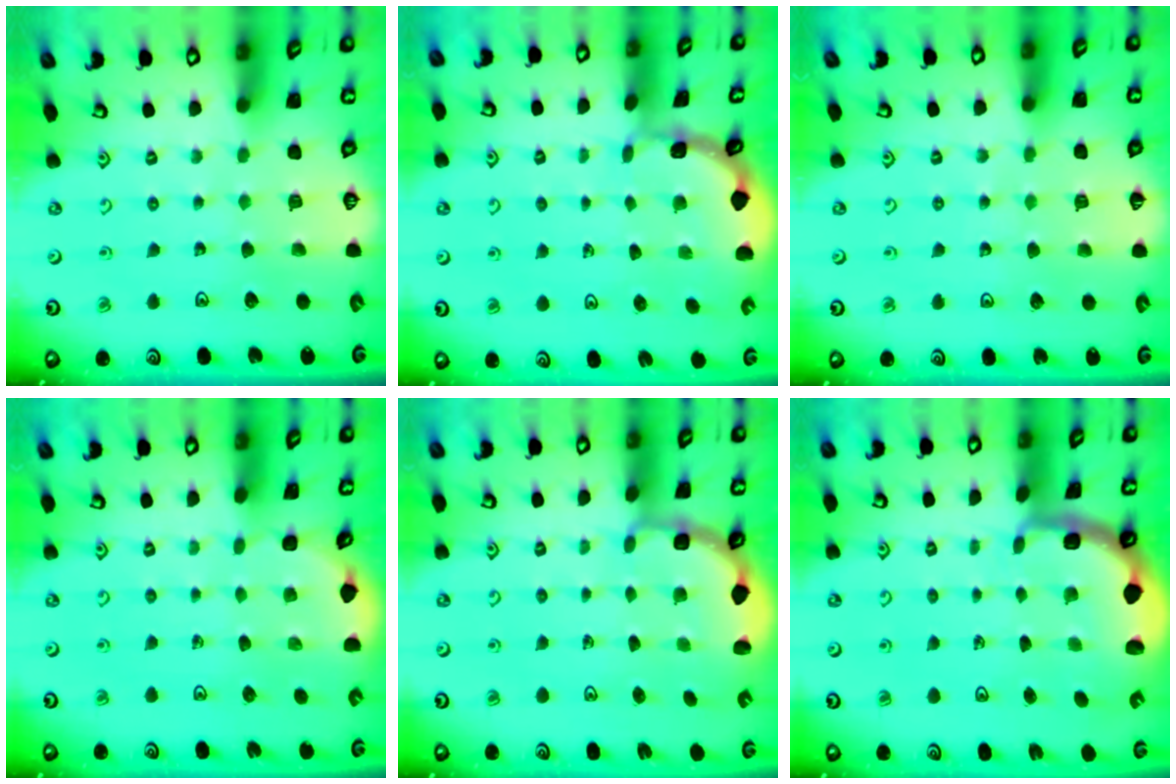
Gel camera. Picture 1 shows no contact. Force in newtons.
{"total": 1.0, "press": 1.0, "slide": 0.1}
{"total": 3.4, "press": 3.4, "slide": 0.5}
{"total": 0.9, "press": 0.9, "slide": 0.1}
{"total": 2.8, "press": 2.4, "slide": 1.4}
{"total": 2.1, "press": 1.9, "slide": 0.8}